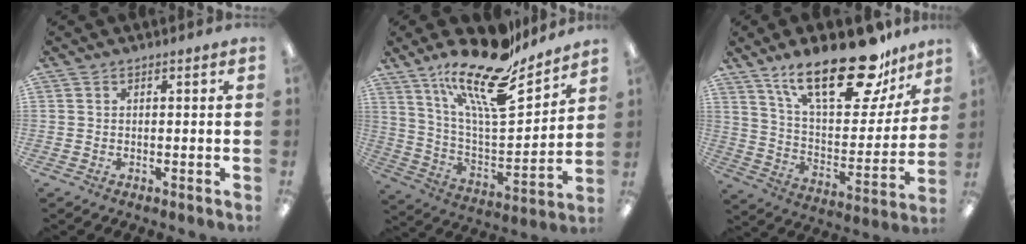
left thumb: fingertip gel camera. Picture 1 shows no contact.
{"total": 21.2, "force": [16.5, 5.9, 12.0], "torque": [-0.212, -0.115, 0.279]}
{"total": 26.2, "force": [17.9, 9.8, 16.3], "torque": [-0.248, -0.107, 0.300]}